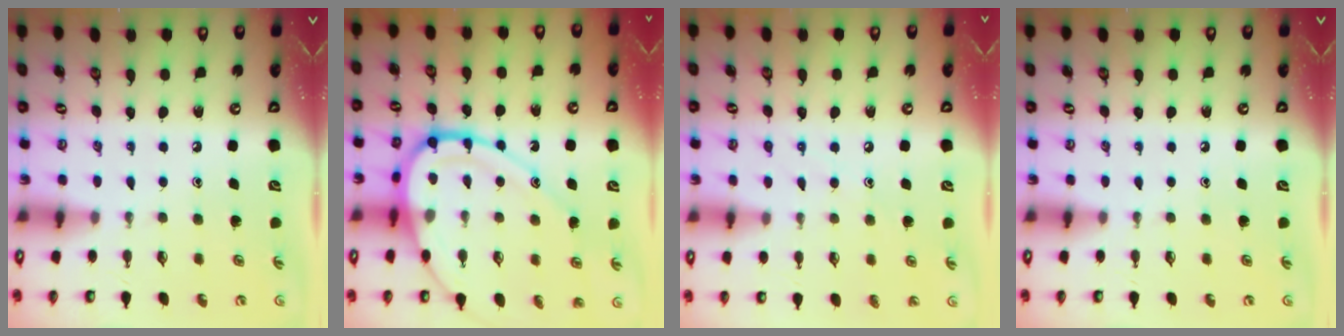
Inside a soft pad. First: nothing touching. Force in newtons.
{"total": 17.3, "press": 17.2, "slide": 1.7}
{"total": 6.9, "press": 6.9, "slide": 0.7}
{"total": 0.0}